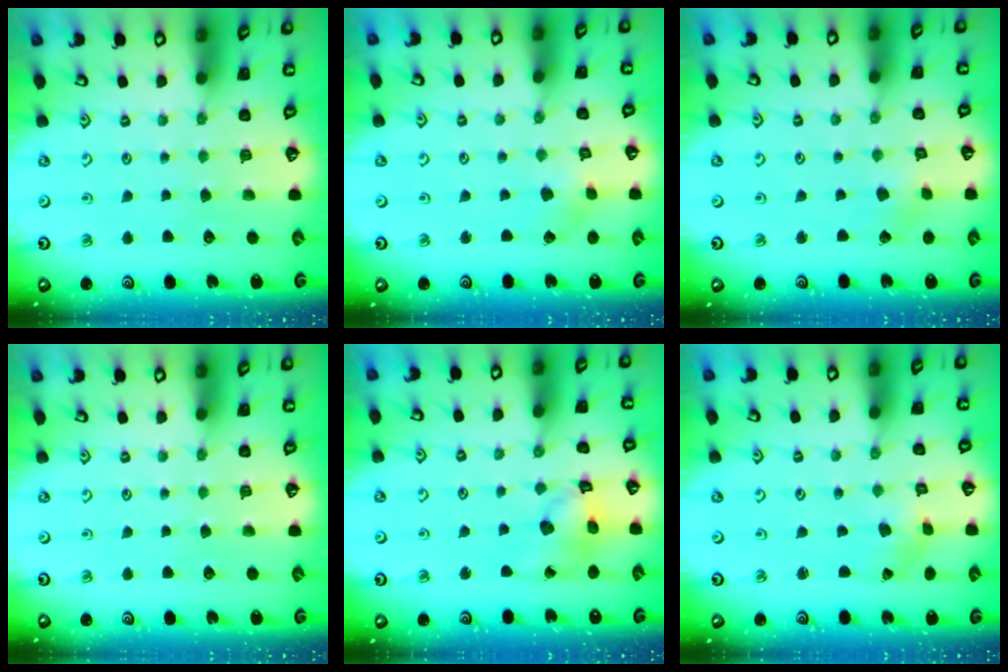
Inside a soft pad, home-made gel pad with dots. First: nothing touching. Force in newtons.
{"total": 2.0, "press": 2.0, "slide": 0.2}
{"total": 2.9, "press": 2.9, "slide": 0.2}
{"total": 0.0}
{"total": 11.7, "press": 11.6, "slide": 1.6}
{"total": 1.5, "press": 1.5, "slide": 0.2}